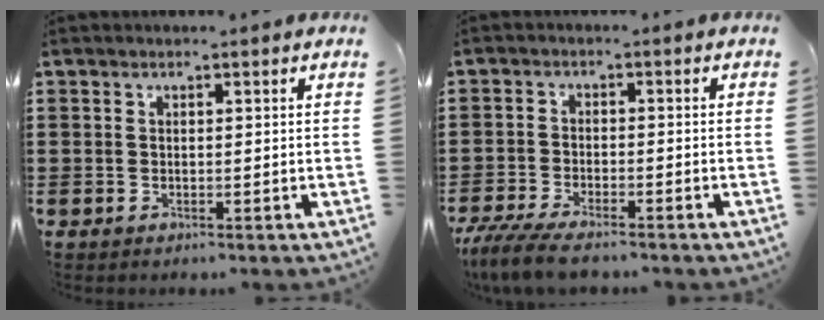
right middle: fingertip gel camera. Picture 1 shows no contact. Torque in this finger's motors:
{"motor_torque": [1.64, 0.51, 0.37, 0.13]}